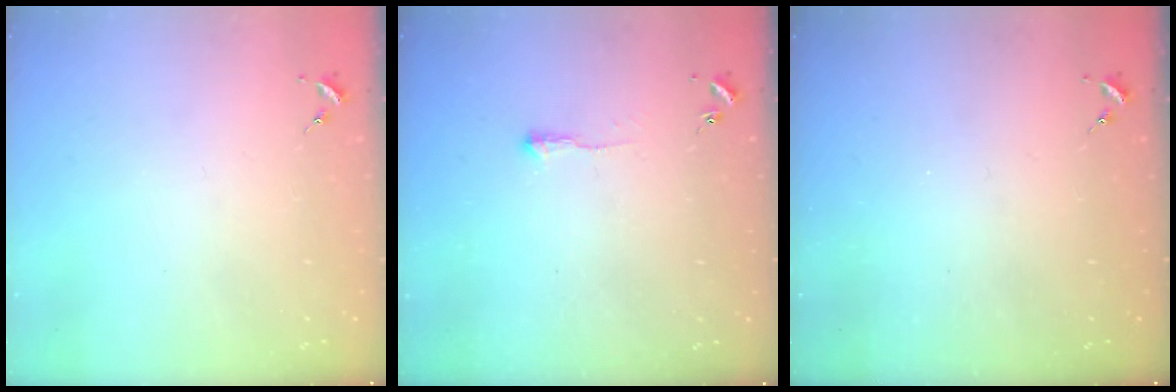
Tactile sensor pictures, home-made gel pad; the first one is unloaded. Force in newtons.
{"total": 4.7, "press": 4.7, "slide": 0.3}
{"total": 0.0}